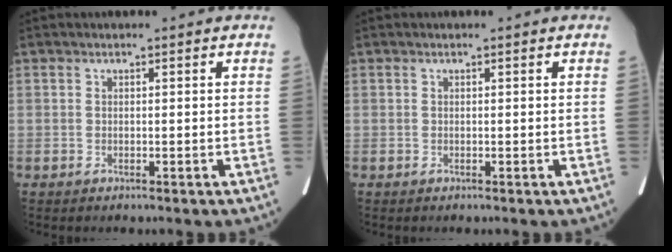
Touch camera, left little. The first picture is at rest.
{"total": 0.0}